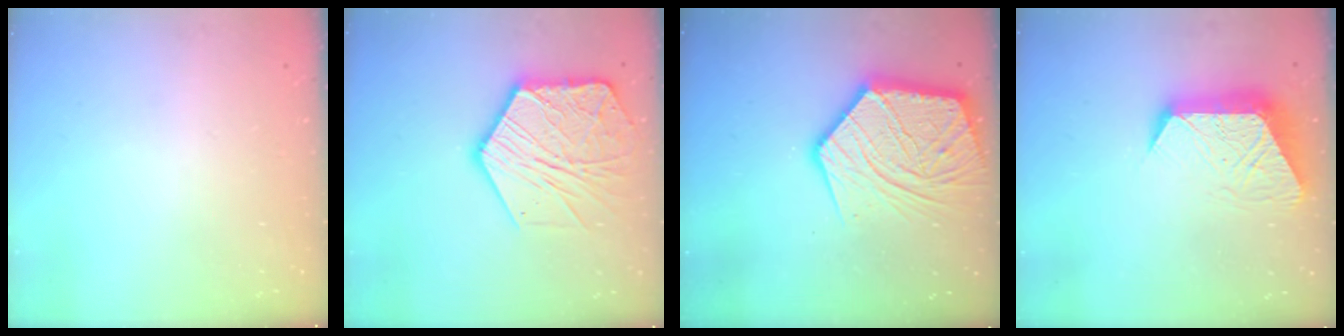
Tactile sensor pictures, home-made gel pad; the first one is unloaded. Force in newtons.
{"total": 18.6, "press": 18.6, "slide": 1.4}
{"total": 21.3, "press": 21.2, "slide": 2.2}
{"total": 12.8, "press": 12.7, "slide": 1.0}